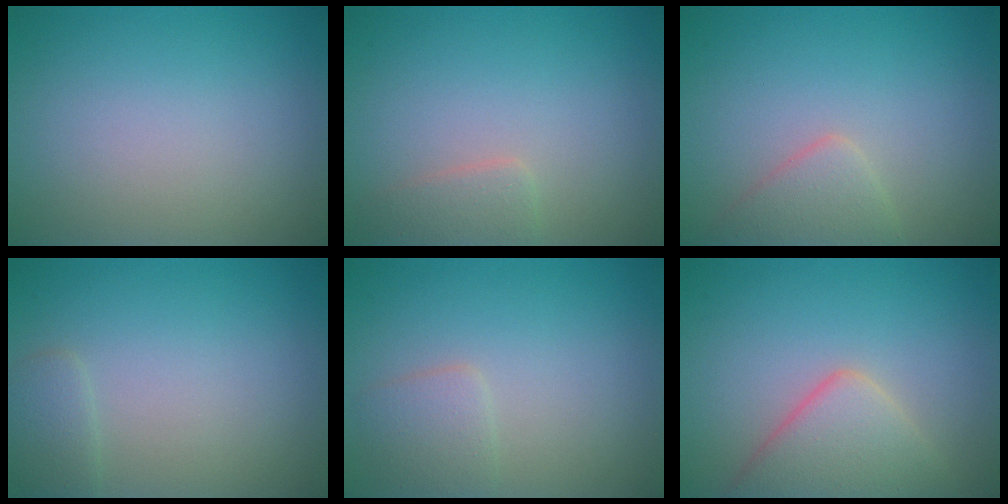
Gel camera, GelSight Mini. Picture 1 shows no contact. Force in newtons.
{"total": 1.8, "press": 1.8, "slide": 0.2}
{"total": 2.3, "press": 2.3, "slide": 0.0}
{"total": 1.4, "press": 1.4, "slide": 0.1}
{"total": 1.8, "press": 1.8, "slide": 0.0}
{"total": 5.0, "press": 5.0, "slide": 0.3}